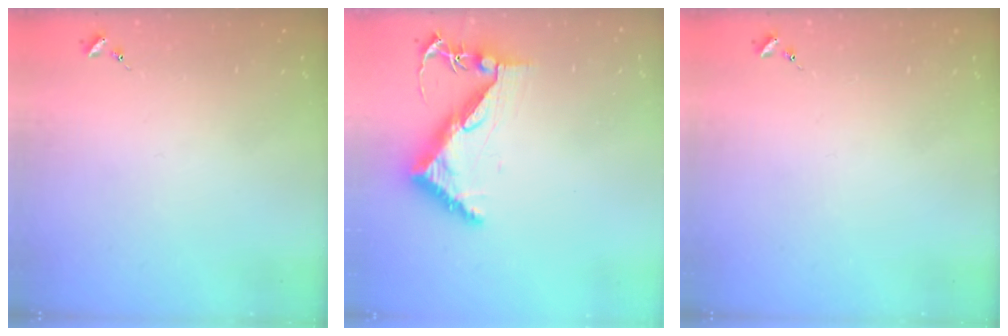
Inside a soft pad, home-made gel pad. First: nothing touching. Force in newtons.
{"total": 8.3, "press": 8.2, "slide": 1.2}
{"total": 0.0}